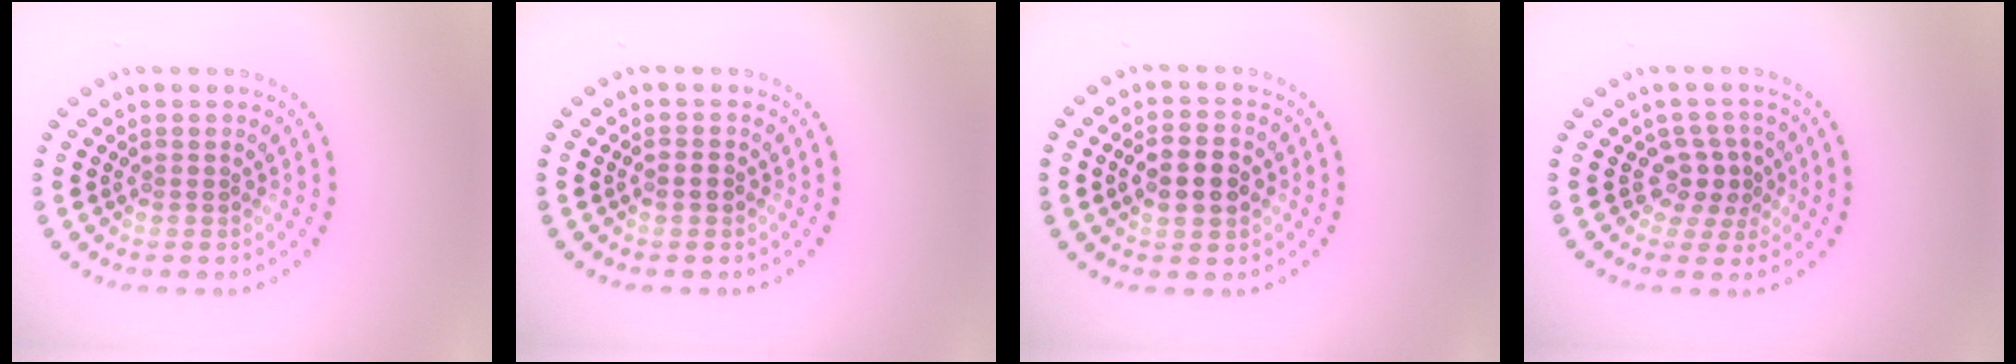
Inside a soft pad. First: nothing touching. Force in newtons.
{"total": 1.5, "press": 1.4, "slide": 0.1}
{"total": 4.0, "press": 4.0, "slide": 0.4}
{"total": 2.5, "press": 1.9, "slide": 1.7}